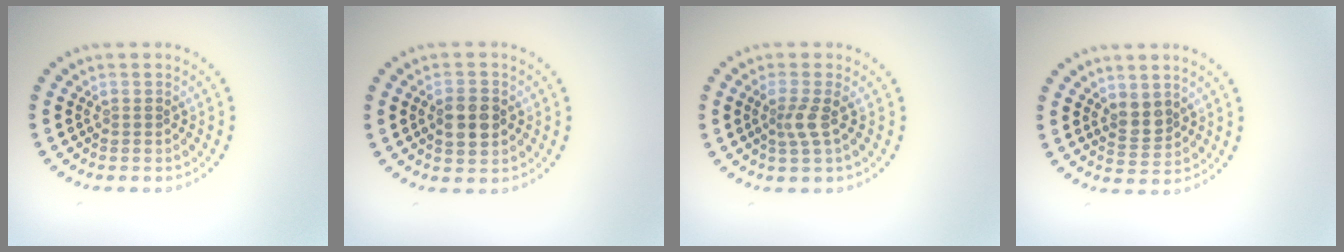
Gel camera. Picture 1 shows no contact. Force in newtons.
{"total": 3.3, "press": 3.3, "slide": 0.3}
{"total": 2.0, "press": 1.4, "slide": 1.3}
{"total": 2.0, "press": 1.8, "slide": 0.9}